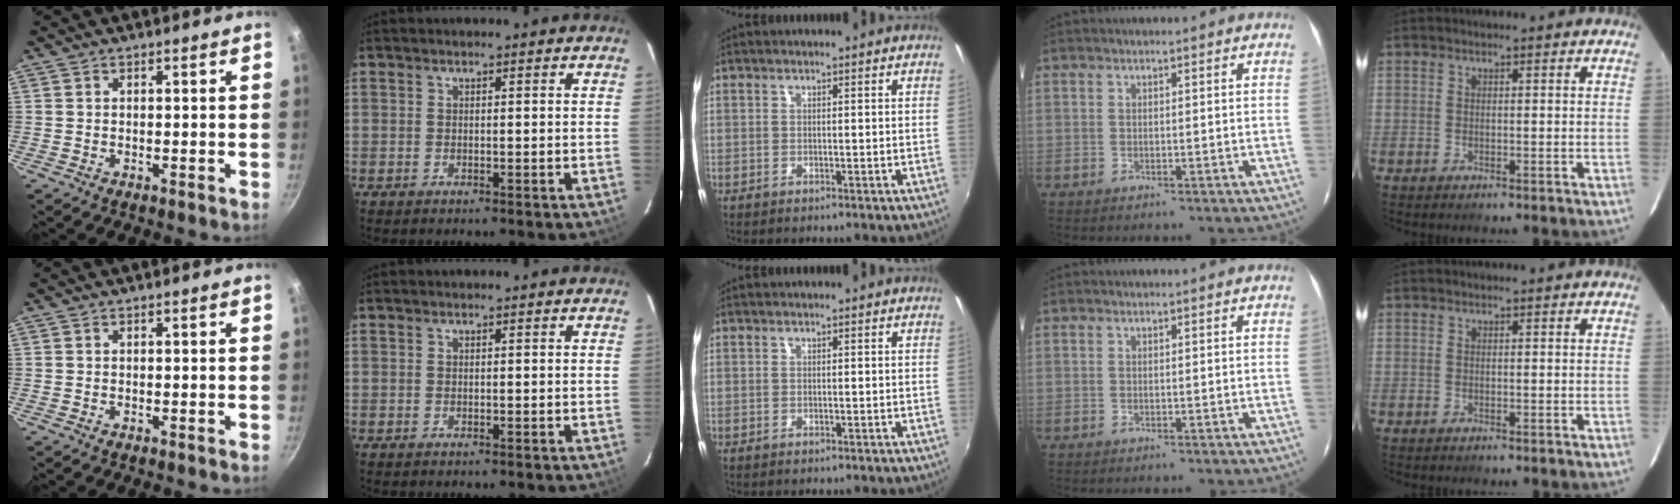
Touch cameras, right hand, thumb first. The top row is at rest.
{}